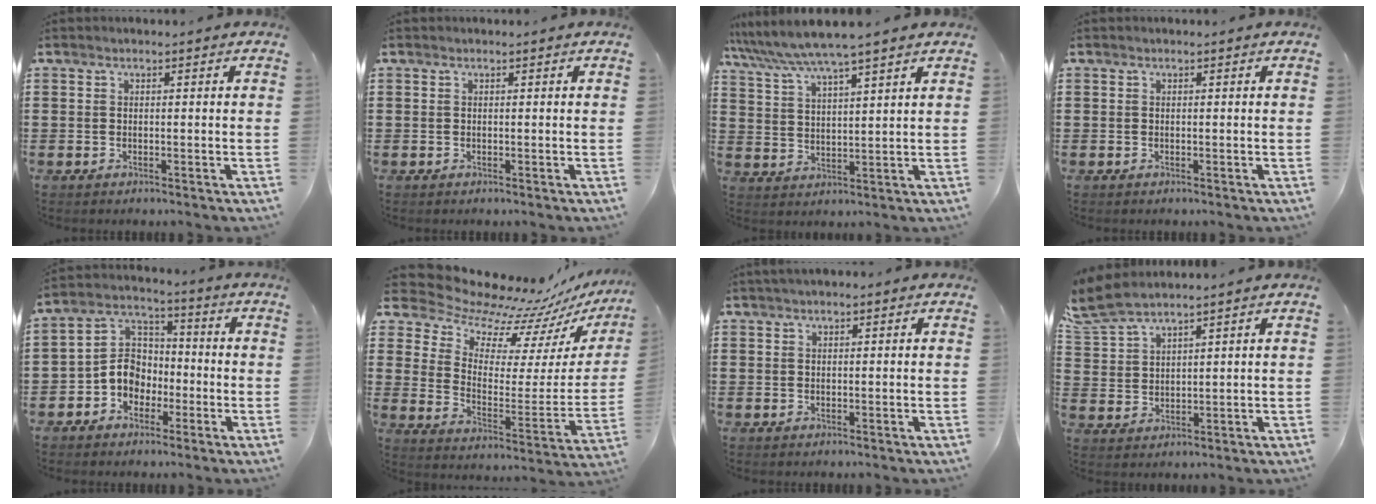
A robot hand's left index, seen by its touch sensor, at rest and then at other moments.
{"total": 0.0}
{"total": 5.7, "force": [5.0, 0.1, 2.8], "torque": [-0.071, -0.023, 0.085]}
{"total": 0.0}
{"total": 6.5, "force": [-2.4, 5.5, 2.4], "torque": [-0.079, 0.003, -0.054]}
{"total": 10.1, "force": [8.8, 4.0, 2.9], "torque": [-0.080, -0.078, 0.148]}
{"total": 0.7, "force": [0.3, 0.5, 0.4], "torque": [-0.009, 0.006, 0.005]}
{"total": 5.0, "force": [4.3, 1.0, 2.4], "torque": [-0.070, -0.013, 0.078]}